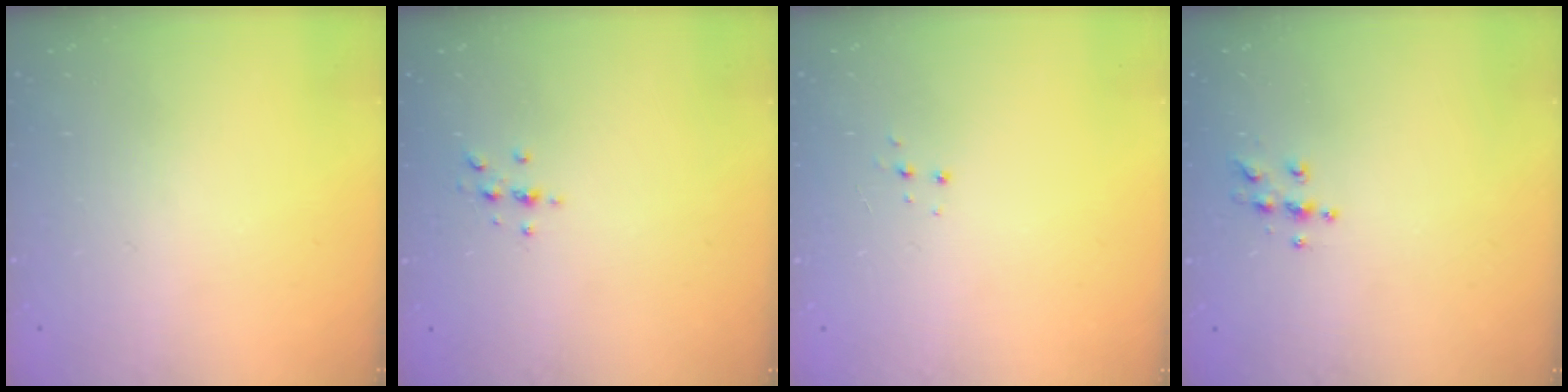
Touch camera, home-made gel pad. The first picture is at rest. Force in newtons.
{"total": 3.0, "press": 3.0, "slide": 0.3}
{"total": 5.2, "press": 5.2, "slide": 0.3}
{"total": 6.9, "press": 6.9, "slide": 0.4}